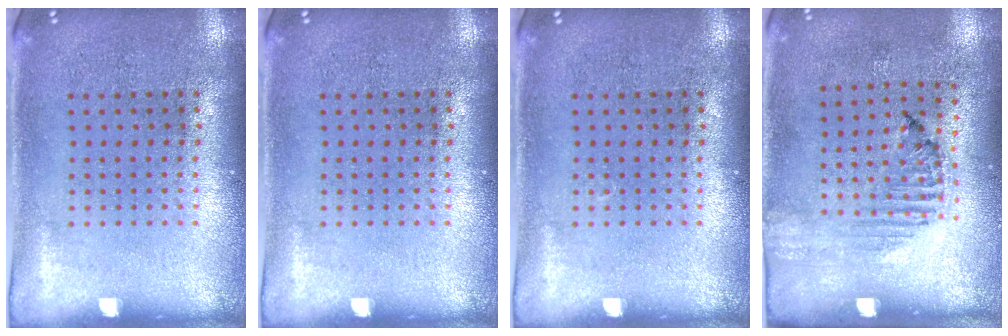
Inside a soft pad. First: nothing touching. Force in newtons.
{"total": 0.0}
{"total": 0.0}
{"total": 1.2, "press": 1.1, "slide": 0.4}